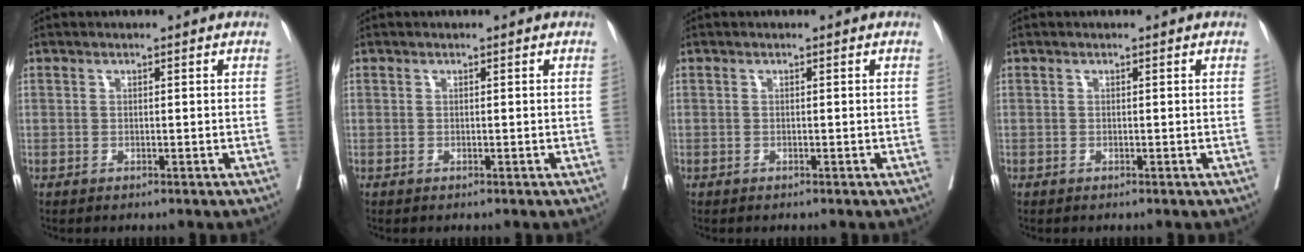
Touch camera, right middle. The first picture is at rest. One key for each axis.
{"total": 0.0}
{"total": 0.0}
{"total": 0.0}